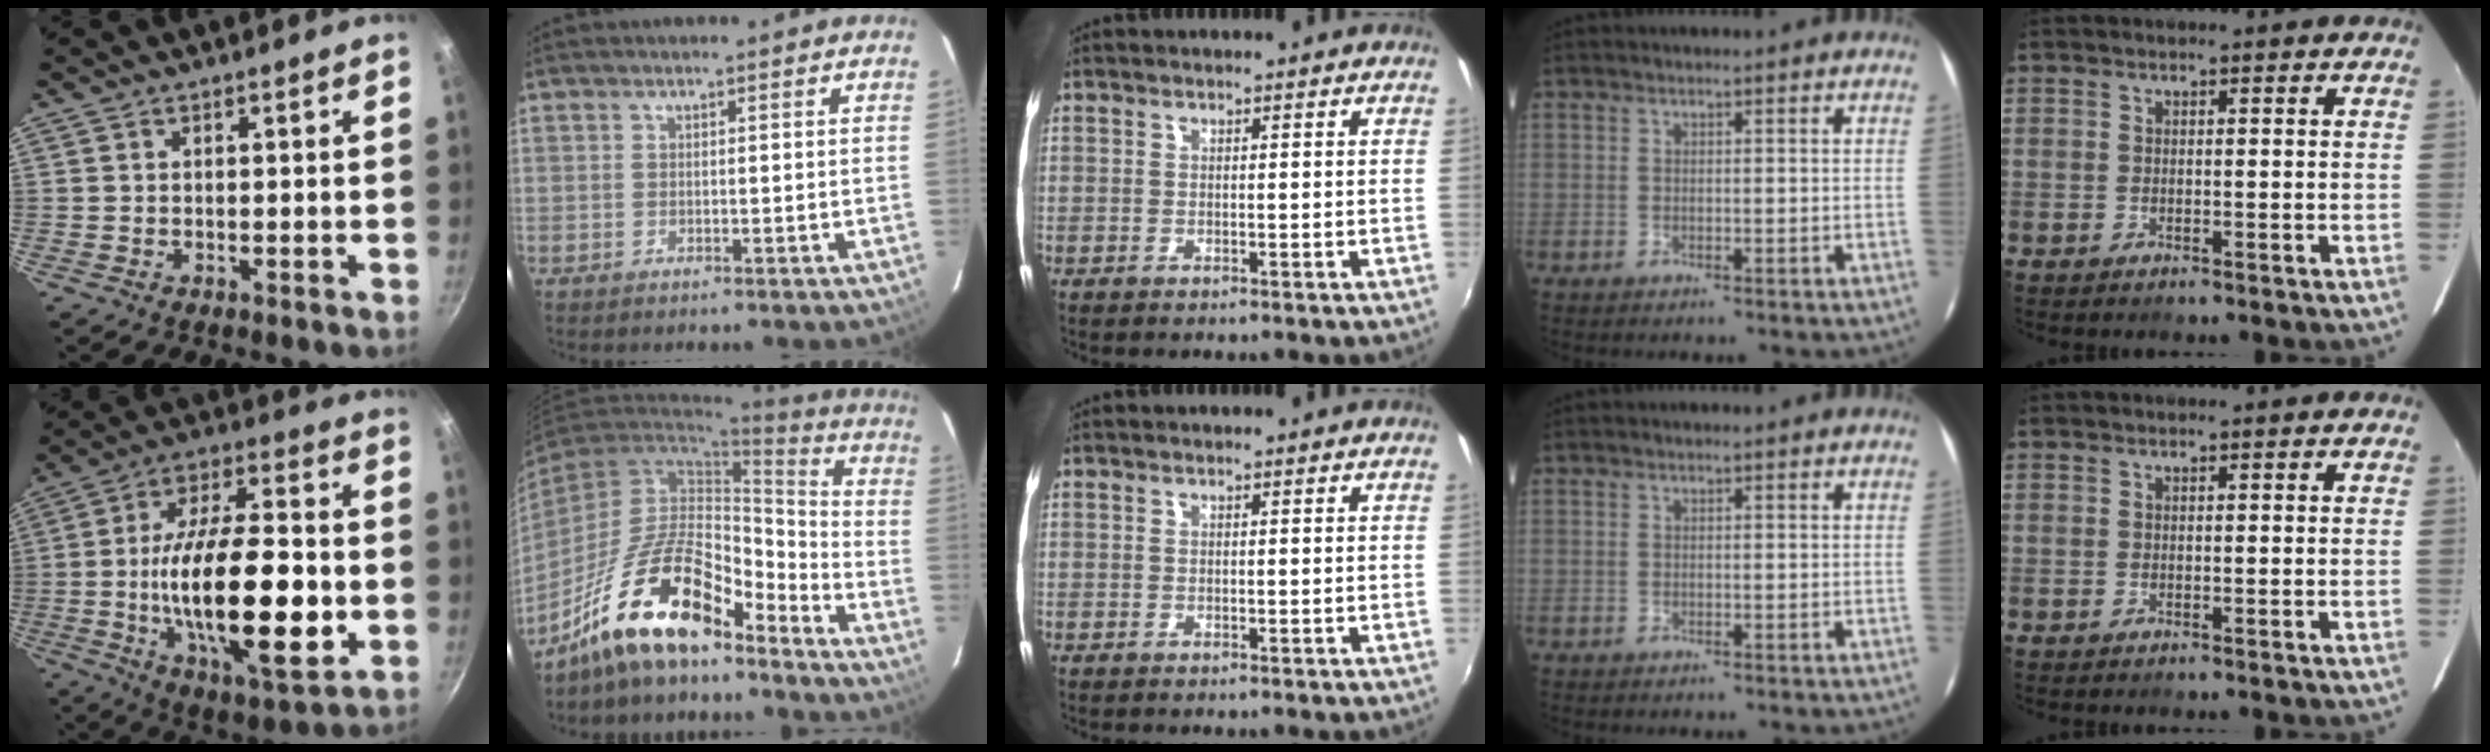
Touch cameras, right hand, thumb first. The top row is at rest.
{"thumb": {"total": 26.0, "force": [-3.8, 10.0, 23.6], "torque": [-0.391, 0.009, -0.060]}, "index": {"total": 17.6, "force": [-13.8, 5.5, 9.4], "torque": [-0.178, 0.016, -0.242]}}